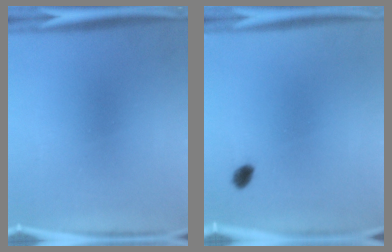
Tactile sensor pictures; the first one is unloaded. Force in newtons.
{"total": 1.9}